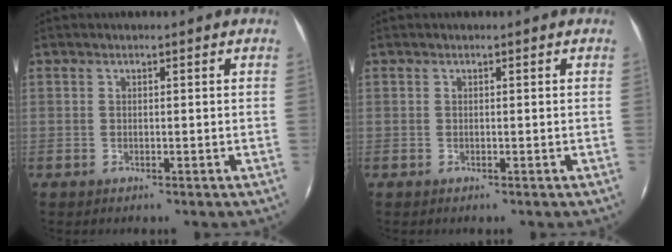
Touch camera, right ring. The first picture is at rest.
{"total": 0.0}